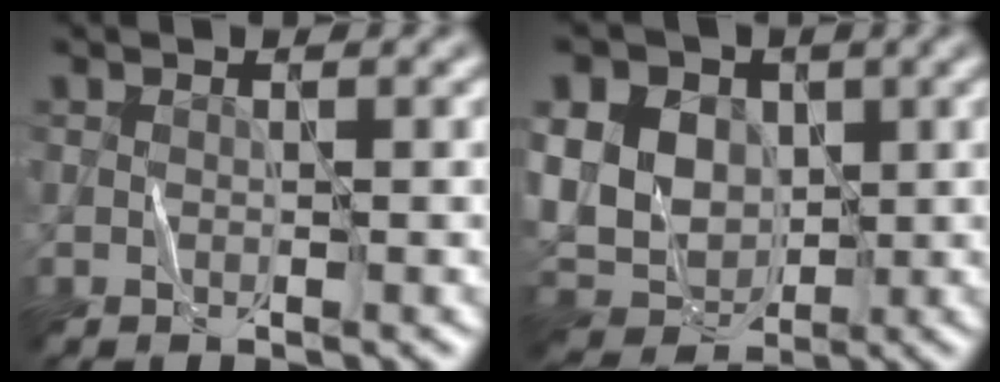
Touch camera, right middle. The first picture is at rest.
{"total": 13.8, "force": [2.3, 11.5, 7.3], "torque": [-0.152, 0.025, 0.023]}